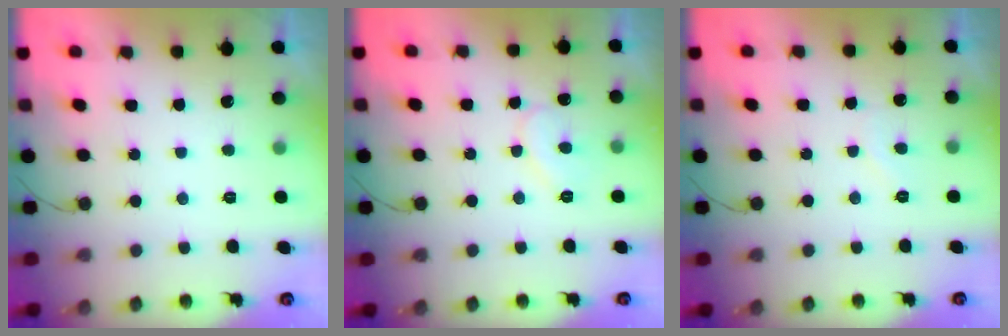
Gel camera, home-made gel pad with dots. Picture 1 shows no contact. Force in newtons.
{"total": 7.2, "press": 7.1, "slide": 0.5}
{"total": 4.3, "press": 4.3, "slide": 0.3}